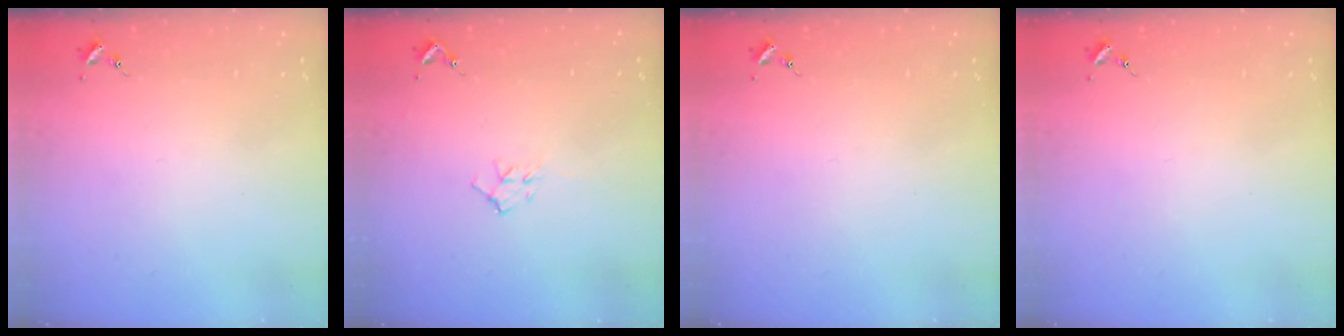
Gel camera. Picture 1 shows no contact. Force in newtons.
{"total": 7.7, "press": 7.6, "slide": 0.9}
{"total": 0.0}
{"total": 0.0}